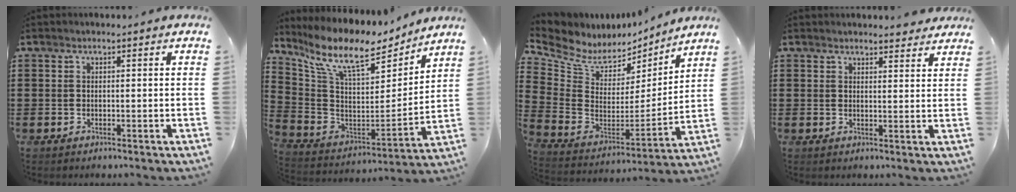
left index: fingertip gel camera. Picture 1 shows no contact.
{"total": 11.5, "force": [8.8, 3.1, 6.7], "torque": [-0.160, -0.058, 0.149]}
{"total": 6.3, "force": [5.2, 3.3, 1.5], "torque": [-0.071, -0.042, 0.091]}
{"total": 2.7, "force": [2.7, 0.4, 0.5], "torque": [-0.008, -0.008, 0.049]}